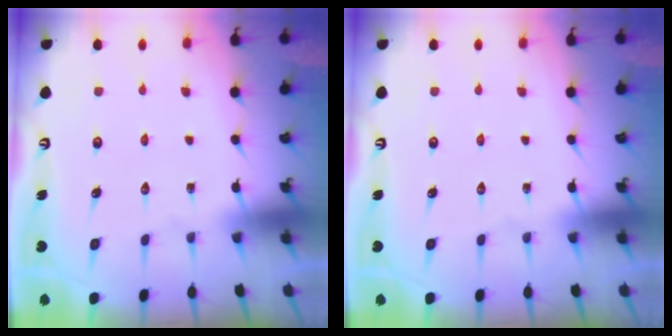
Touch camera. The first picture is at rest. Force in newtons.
{"total": 0.0}